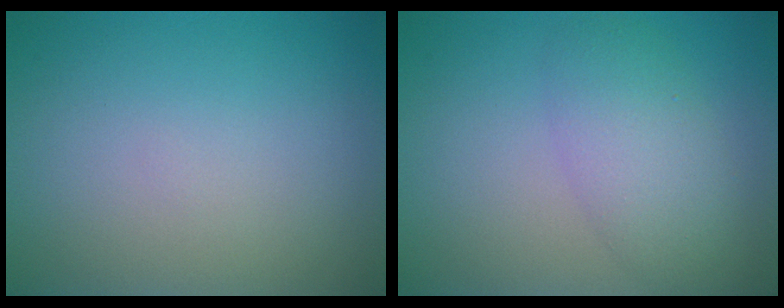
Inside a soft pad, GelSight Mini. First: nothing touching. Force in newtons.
{"total": 4.0, "press": 4.0, "slide": 0.1}